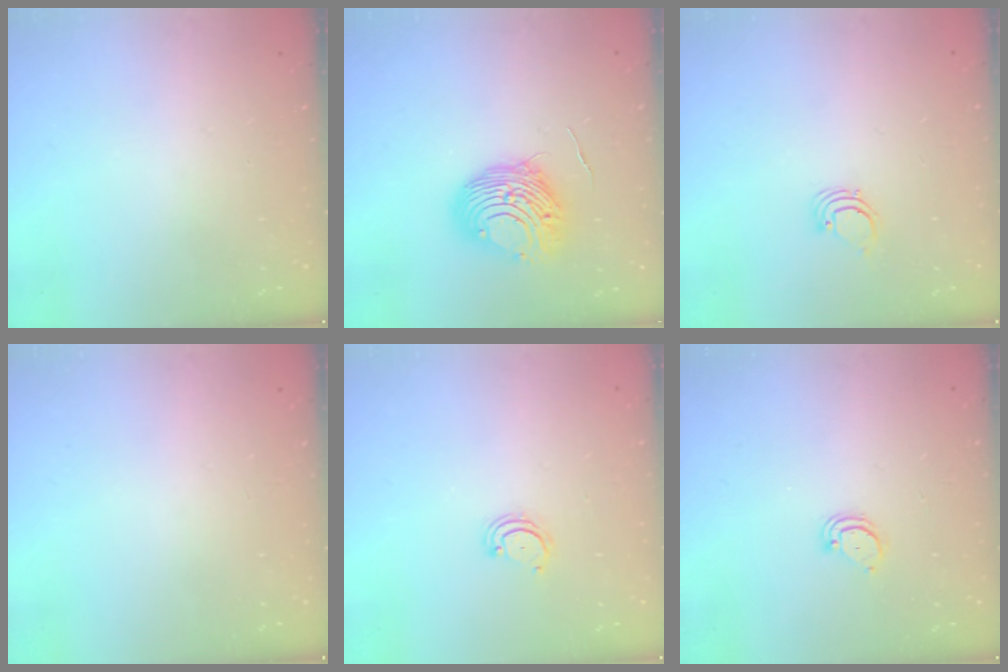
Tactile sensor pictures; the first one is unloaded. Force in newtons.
{"total": 10.4, "press": 10.3, "slide": 1.0}
{"total": 1.9, "press": 1.9, "slide": 0.1}
{"total": 0.0}
{"total": 2.8, "press": 2.8, "slide": 0.3}
{"total": 2.6, "press": 2.6, "slide": 0.2}